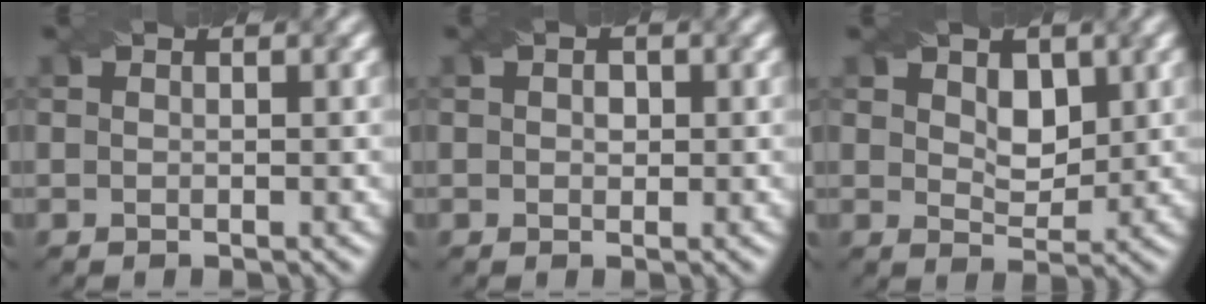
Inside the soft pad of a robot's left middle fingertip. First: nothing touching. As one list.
[{"total": 1.0, "force": [0.1, 0.8, 0.6], "torque": [-0.009, 0.000, 0.001]}, {"total": 2.8, "force": [1.2, 1.8, 1.8], "torque": [-0.036, -0.008, 0.023]}]